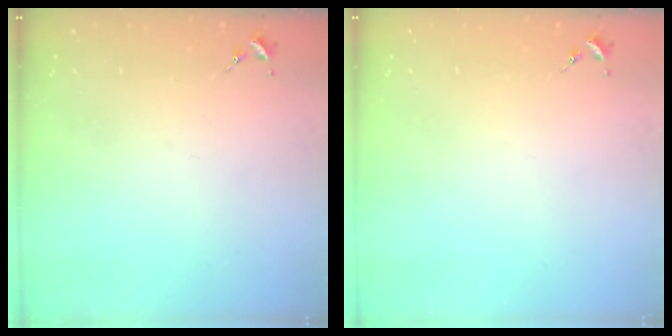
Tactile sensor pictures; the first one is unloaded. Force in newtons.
{"total": 0.0}